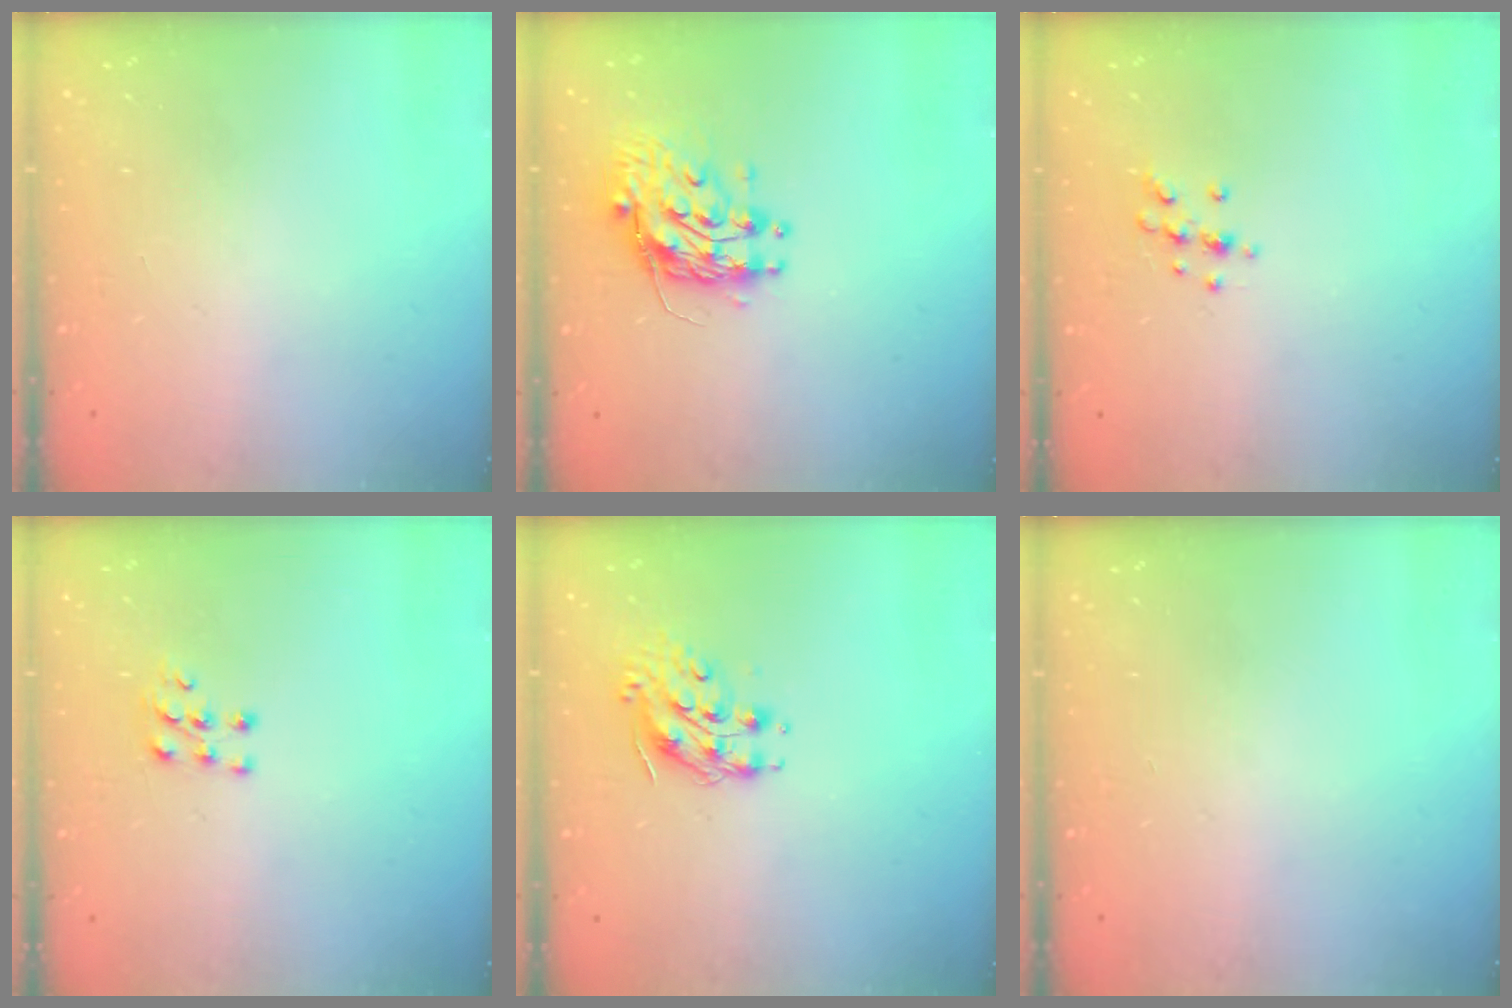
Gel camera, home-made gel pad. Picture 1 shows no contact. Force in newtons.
{"total": 10.6, "press": 10.5, "slide": 0.8}
{"total": 6.5, "press": 6.2, "slide": 2.1}
{"total": 5.3, "press": 5.3, "slide": 0.4}
{"total": 8.4, "press": 8.4, "slide": 0.5}
{"total": 0.0}